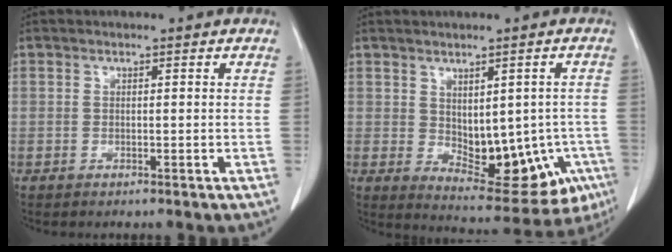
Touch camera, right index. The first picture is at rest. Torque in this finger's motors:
{"motor_torque": [0.23, -0.03, 0.07, 0.02]}